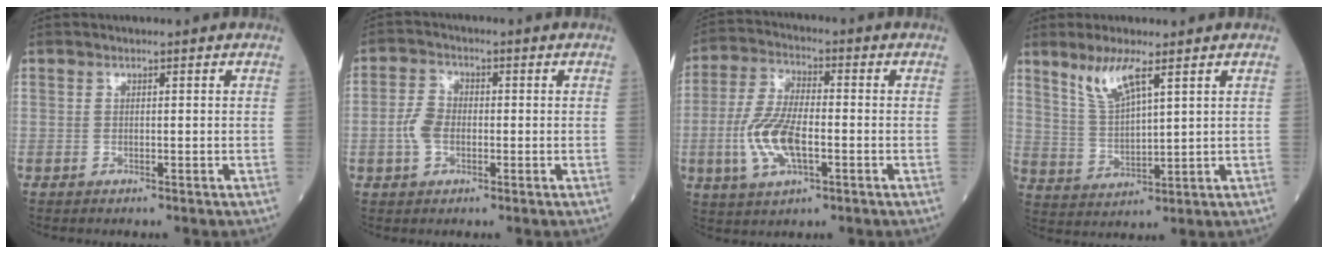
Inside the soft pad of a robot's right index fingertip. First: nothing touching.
{"total": 4.3, "force": [-0.9, 2.9, 3.0], "torque": [-0.074, 0.012, -0.023]}
{"total": 10.2, "force": [-2.5, 3.8, 9.2], "torque": [-0.202, 0.000, -0.049]}
{"total": 6.9, "force": [4.4, 1.0, 5.2], "torque": [-0.111, -0.005, 0.094]}